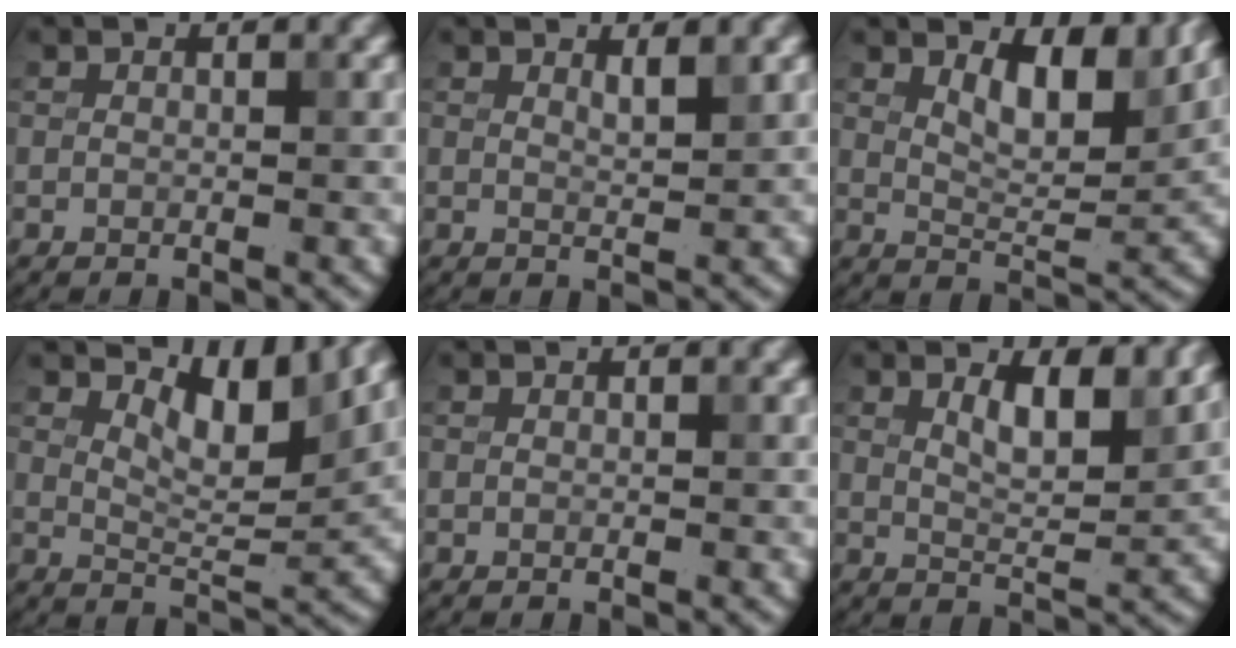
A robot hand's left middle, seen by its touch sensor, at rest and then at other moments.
{"total": 1.4, "force": [1.0, 0.3, 0.9], "torque": [-0.013, 0.000, 0.016]}
{"total": 5.1, "force": [2.7, 2.0, 3.8], "torque": [-0.068, -0.009, 0.040]}
{"total": 4.4, "force": [2.7, 1.4, 3.1], "torque": [-0.060, -0.008, 0.045]}
{"total": 0.0}
{"total": 4.2, "force": [2.2, 1.4, 3.3], "torque": [-0.061, -0.006, 0.038]}